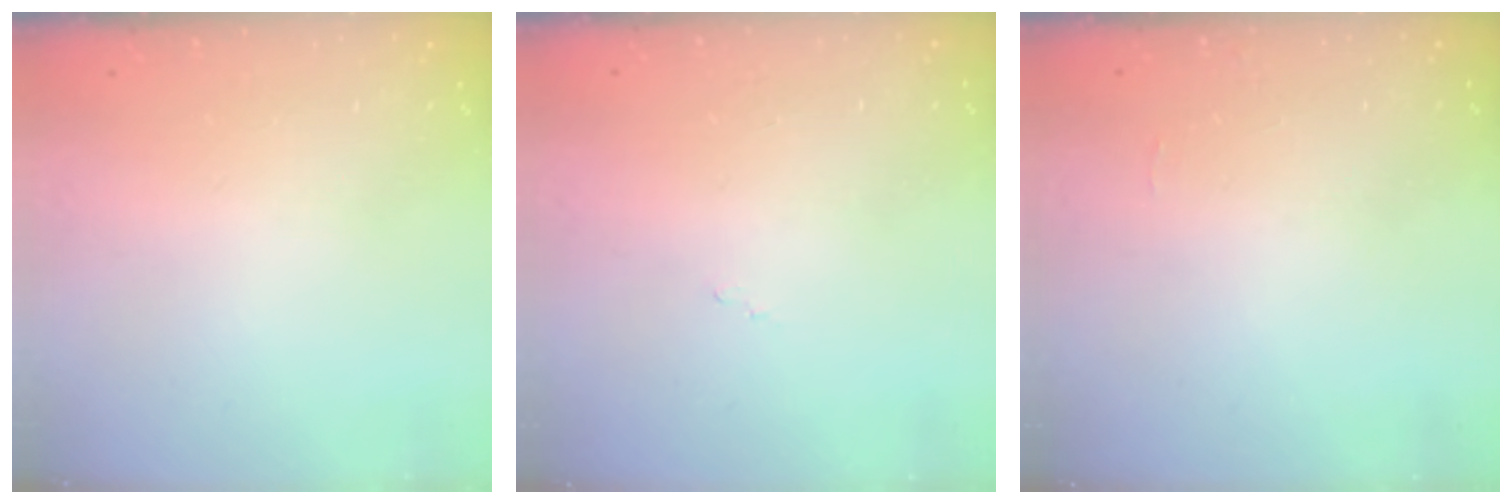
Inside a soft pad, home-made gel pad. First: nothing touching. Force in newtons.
{"total": 7.5, "press": 7.5, "slide": 0.6}
{"total": 6.2, "press": 6.2, "slide": 0.4}